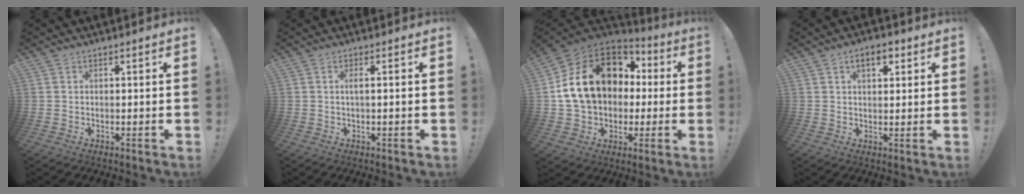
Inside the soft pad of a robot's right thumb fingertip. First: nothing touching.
{"total": 1.9, "force": [0.0, -0.1, 1.9], "torque": [-0.028, -0.001, -0.004]}
{"total": 20.7, "force": [4.7, 15.2, 13.1], "torque": [-0.219, -0.002, 0.108]}
{"total": 5.1, "force": [2.3, 2.8, 3.6], "torque": [-0.051, 0.002, 0.038]}